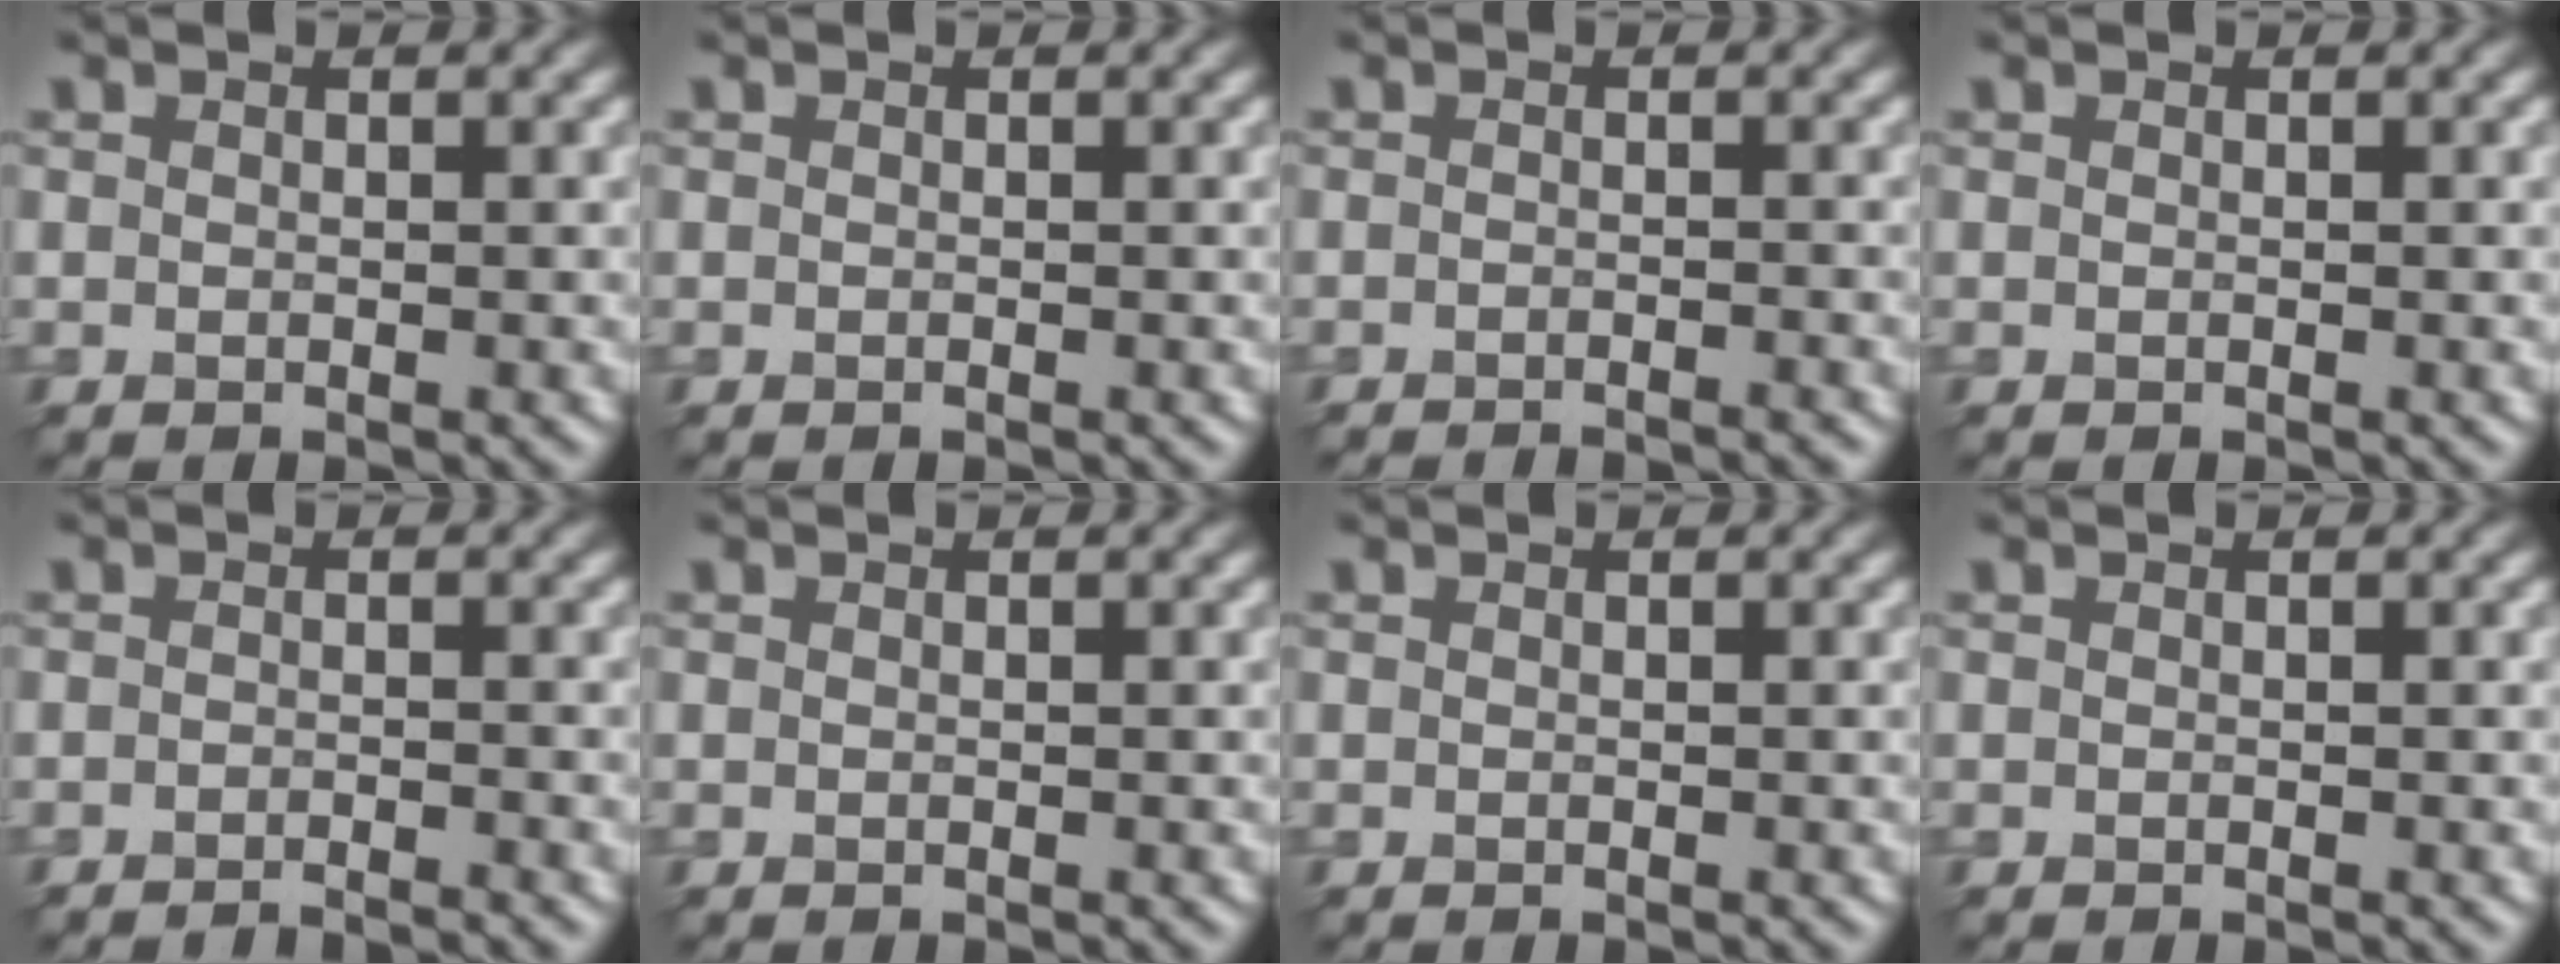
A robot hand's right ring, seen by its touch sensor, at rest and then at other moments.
{"total": 0.0}
{"total": 2.8, "force": [-2.6, 0.3, 0.9], "torque": [-0.006, 0.002, -0.036]}
{"total": 0.0}
{"total": 2.0, "force": [-1.9, 0.2, 0.7], "torque": [0.003, -0.002, -0.031]}
{"total": 0.0}
{"total": 0.0}
{"total": 0.0}